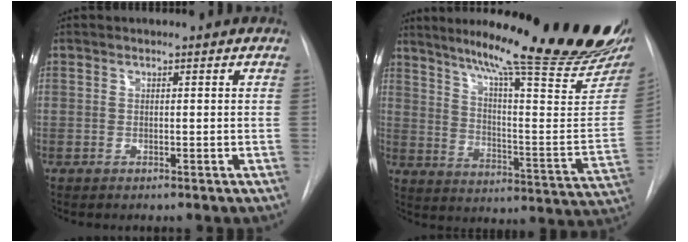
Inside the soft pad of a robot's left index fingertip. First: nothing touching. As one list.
[{"total": 27.7, "force": [22.1, 2.1, 16.6], "torque": [-0.231, -0.084, 0.288]}]